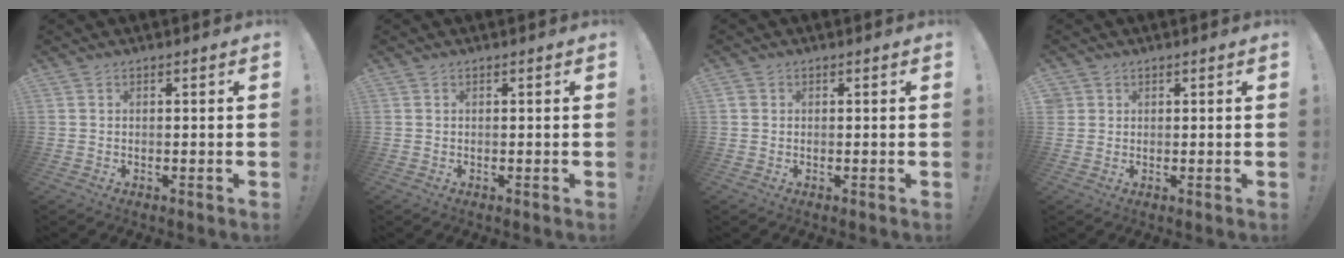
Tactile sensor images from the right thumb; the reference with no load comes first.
{"total": 0.0}
{"total": 1.1, "force": [0.4, 1.0, 0.3], "torque": [-0.006, 0.001, 0.007]}
{"total": 1.7, "force": [1.0, 1.4, 0.2], "torque": [-0.003, -0.004, 0.020]}